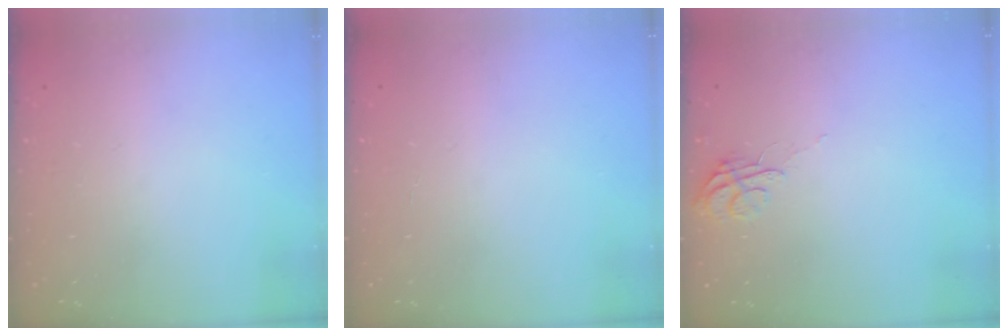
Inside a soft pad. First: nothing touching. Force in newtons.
{"total": 1.7, "press": 1.7, "slide": 0.1}
{"total": 5.5, "press": 5.4, "slide": 0.4}